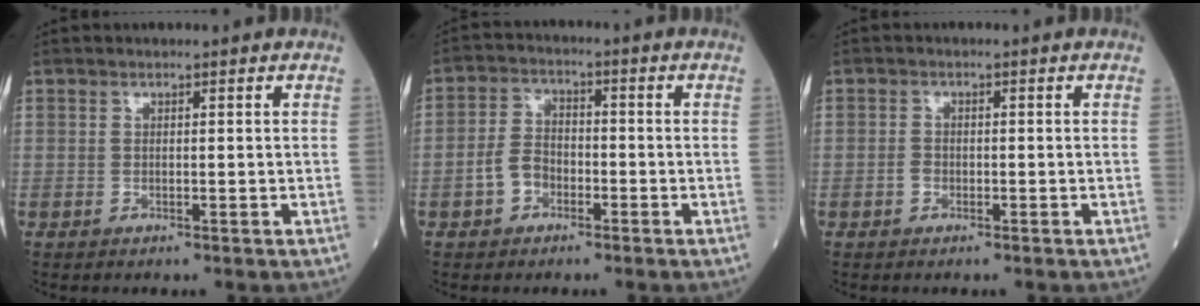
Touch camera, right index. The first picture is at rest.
{"total": 4.8, "force": [-2.1, 3.3, 2.8], "torque": [-0.061, 0.016, -0.043]}
{"total": 1.2, "force": [-0.7, 0.8, 0.6], "torque": [-0.007, 0.005, -0.011]}